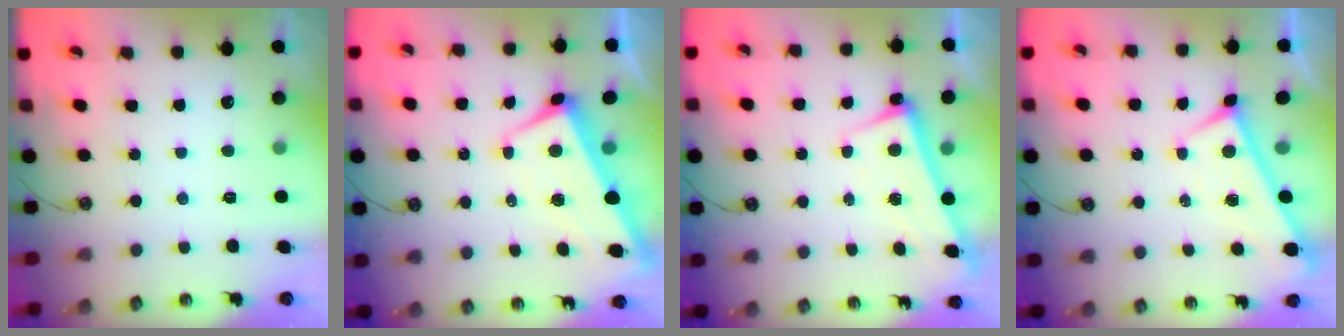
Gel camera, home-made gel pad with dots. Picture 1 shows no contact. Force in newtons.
{"total": 1.2, "press": 0.3, "slide": 1.1}
{"total": 2.6, "press": 2.4, "slide": 0.9}
{"total": 0.0}